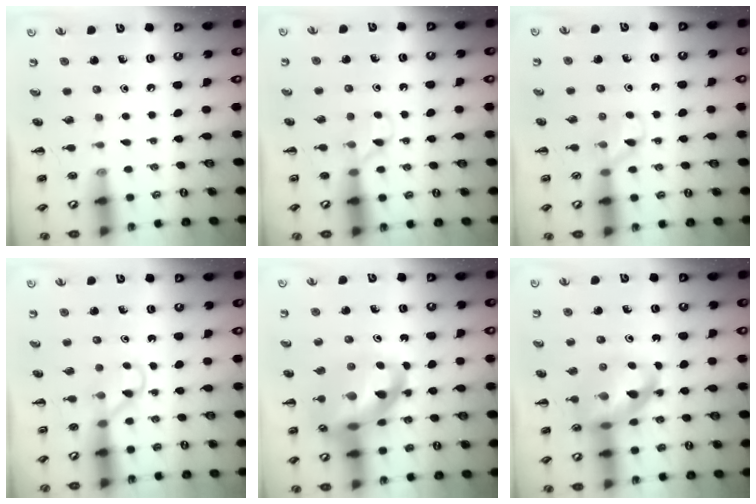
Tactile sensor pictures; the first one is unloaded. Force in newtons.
{"total": 4.2, "press": 3.9, "slide": 1.5}
{"total": 5.4, "press": 5.0, "slide": 2.0}
{"total": 3.2, "press": 3.0, "slide": 0.9}
{"total": 20.2, "press": 19.7, "slide": 4.4}
{"total": 13.8, "press": 13.3, "slide": 3.6}